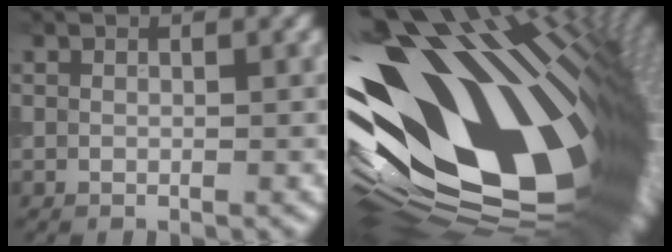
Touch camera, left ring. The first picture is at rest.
{"total": 20.0, "force": [0.3, 10.0, 17.2], "torque": [-0.300, -0.081, 0.025]}